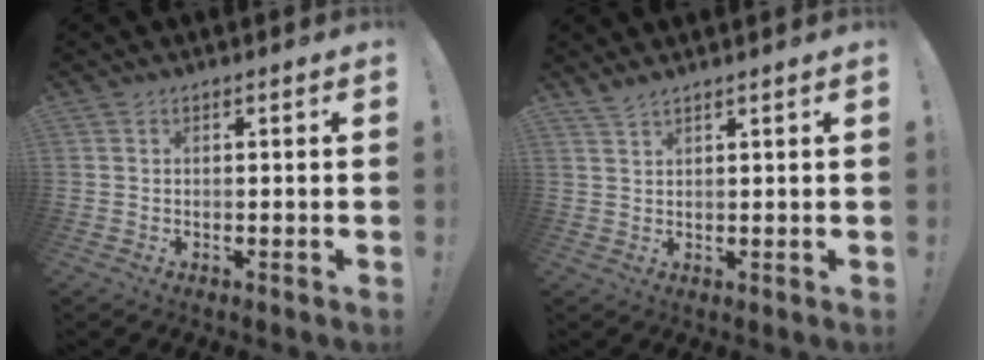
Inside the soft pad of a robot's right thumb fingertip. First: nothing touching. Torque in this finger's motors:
{"motor_torque": [0.00, -0.01, -0.10, 0.18, 0.00]}